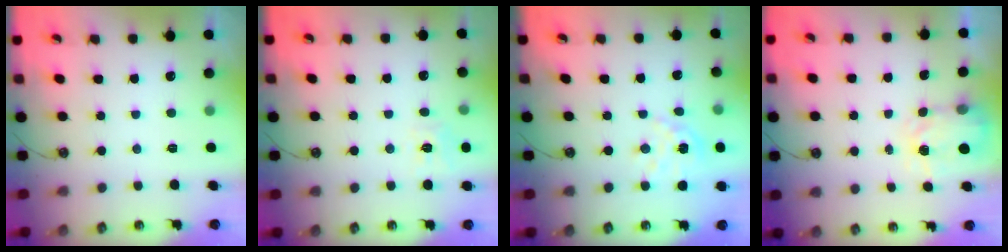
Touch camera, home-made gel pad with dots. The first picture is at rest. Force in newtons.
{"total": 7.5, "press": 7.5, "slide": 0.7}
{"total": 6.8, "press": 6.8, "slide": 0.6}
{"total": 3.8, "press": 3.7, "slide": 0.7}